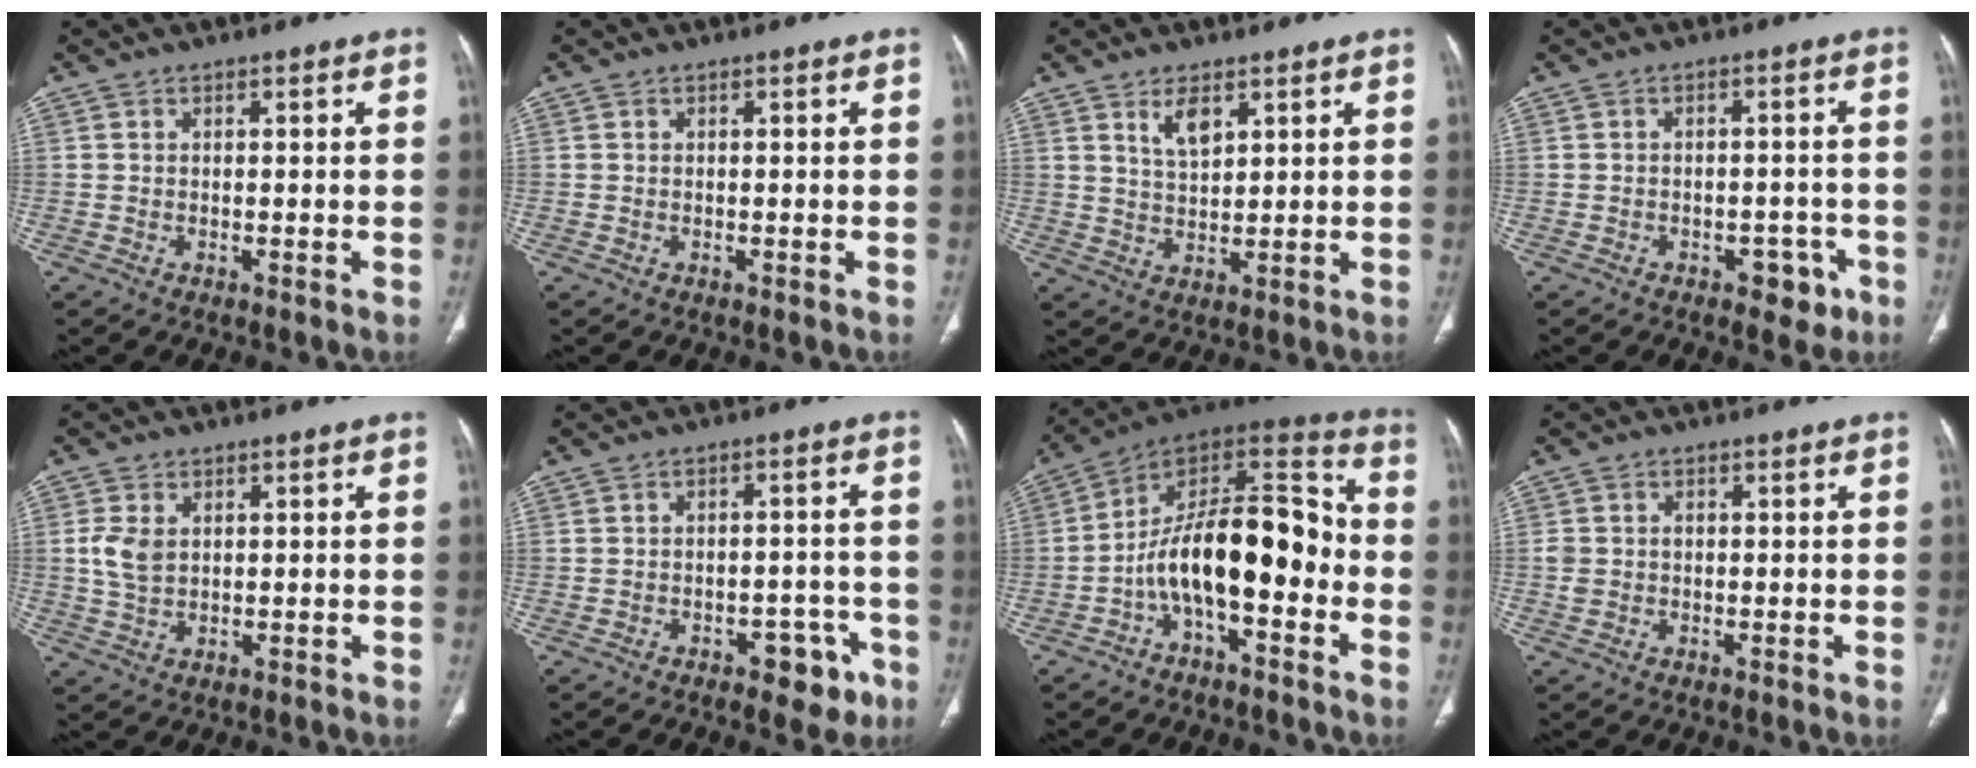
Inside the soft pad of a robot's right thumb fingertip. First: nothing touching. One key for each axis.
{"total": 0.0}
{"total": 4.8, "fx": 2.7, "fy": 2.1, "fz": 3.4, "tx": -0.051, "ty": -0.019, "tz": 0.055}
{"total": 5.0, "fx": -2.8, "fy": 3.1, "fz": 2.8, "tx": -0.008, "ty": 0.020, "tz": -0.034}
{"total": 4.6, "fx": 1.0, "fy": 3.2, "fz": 3.2, "tx": -0.063, "ty": -0.001, "tz": 0.025}
{"total": 6.7, "fx": -3.8, "fy": 3.8, "fz": 4.1, "tx": -0.018, "ty": 0.031, "tz": -0.045}
{"total": 18.6, "fx": -4.4, "fy": 8.4, "fz": 16.0, "tx": -0.239, "ty": 0.082, "tz": -0.080}
{"total": 2.5, "fx": 0.0, "fy": 2.1, "fz": 1.3, "tx": -0.027, "ty": 0.008, "tz": 0.002}